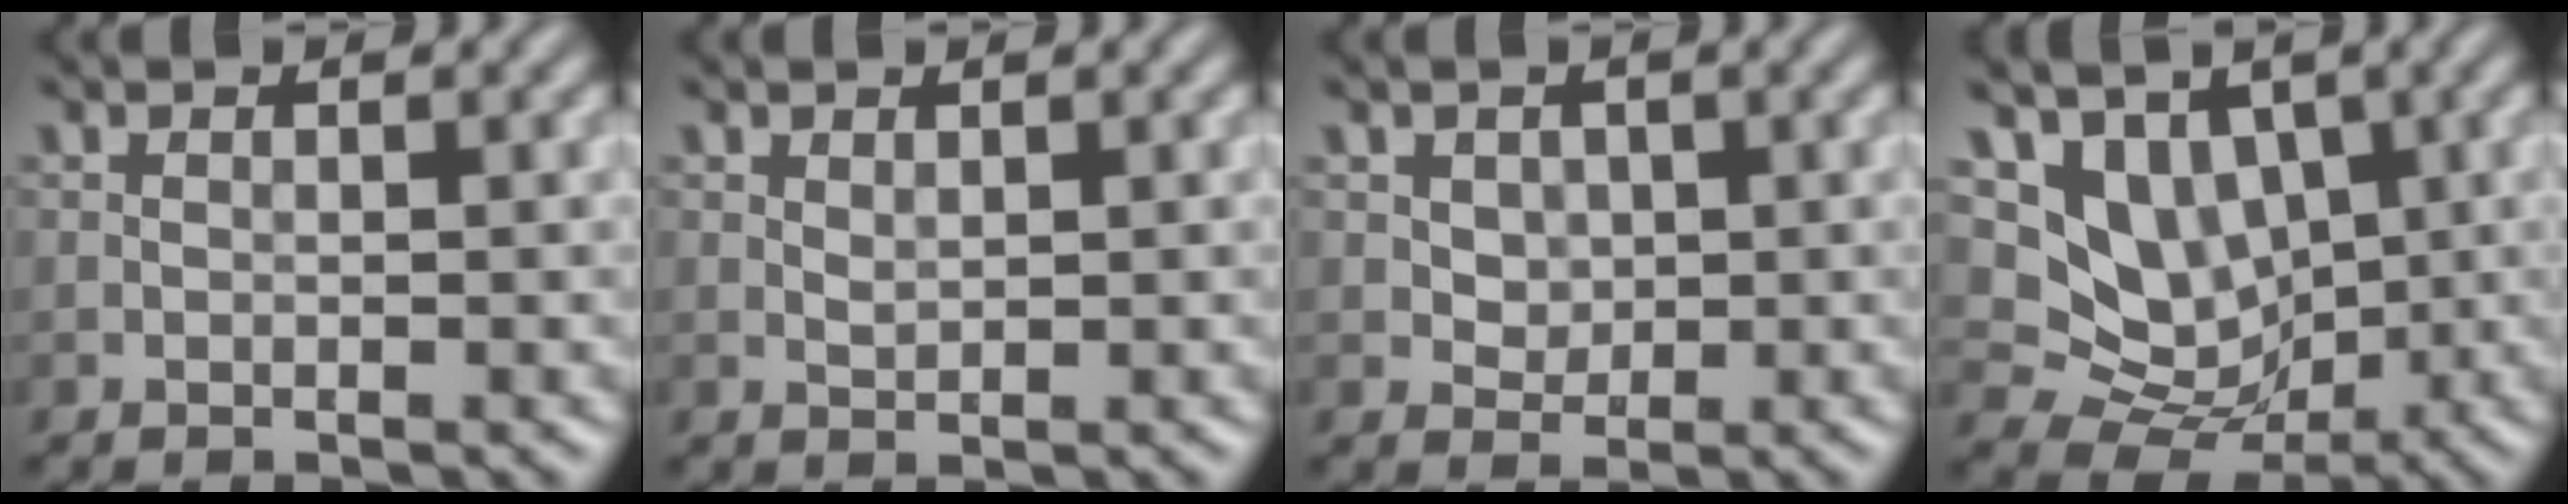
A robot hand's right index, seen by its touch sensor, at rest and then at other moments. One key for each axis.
{"total": 0.7, "fx": 0.4, "fy": 0.4, "fz": 0.4, "tx": -0.012, "ty": -0.003, "tz": 0.011}
{"total": 2.3, "fx": 0.8, "fy": 1.9, "fz": 1.1, "tx": -0.028, "ty": -0.002, "tz": 0.029}
{"total": 7.1, "fx": 1.9, "fy": 5.7, "fz": 3.8, "tx": -0.058, "ty": -0.014, "tz": 0.026}